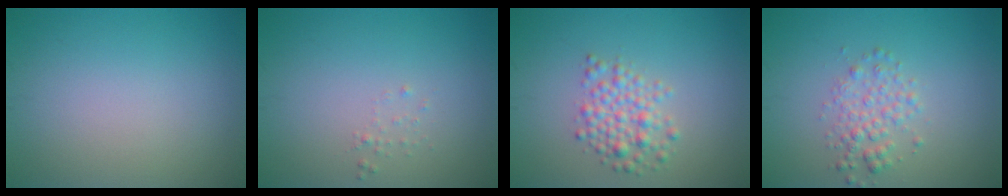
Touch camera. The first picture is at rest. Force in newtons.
{"total": 0.5, "press": 0.5, "slide": 0.1}
{"total": 3.0, "press": 3.0, "slide": 0.2}
{"total": 2.4, "press": 2.4, "slide": 0.1}